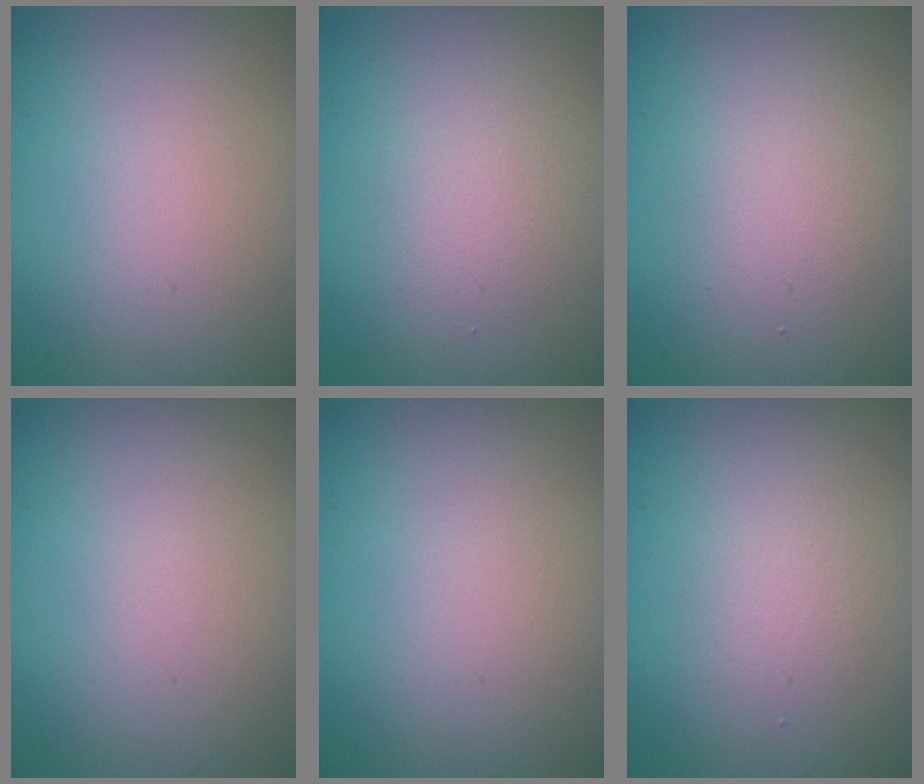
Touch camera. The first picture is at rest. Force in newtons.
{"total": 2.0, "press": 2.0, "slide": 0.1}
{"total": 2.2, "press": 2.2, "slide": 0.1}
{"total": 0.0}
{"total": 0.0}
{"total": 1.5, "press": 1.5, "slide": 0.1}